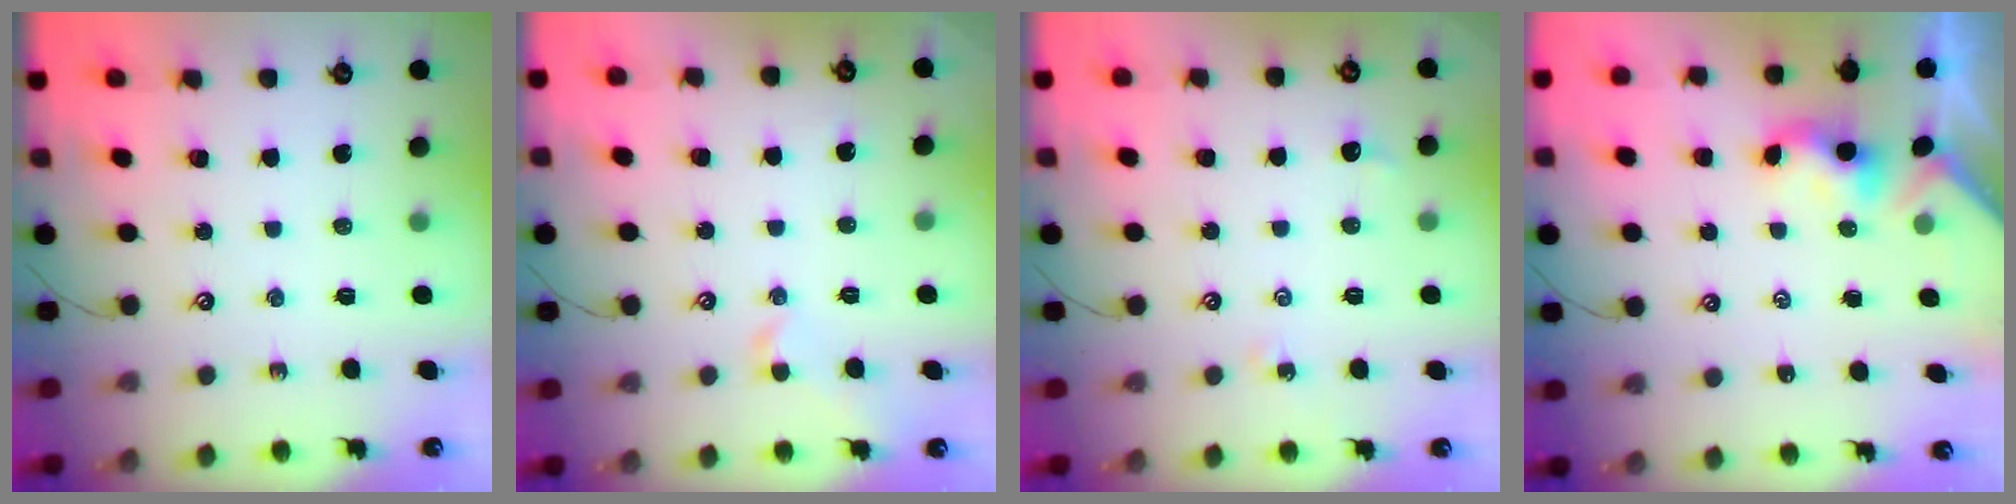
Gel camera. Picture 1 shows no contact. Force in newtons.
{"total": 1.1, "press": 0.8, "slide": 0.7}
{"total": 2.0, "press": 1.9, "slide": 0.5}
{"total": 0.0}